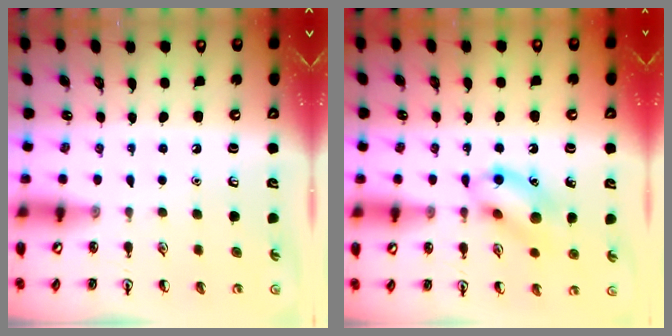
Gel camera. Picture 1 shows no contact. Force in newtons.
{"total": 11.4, "press": 11.4, "slide": 0.5}